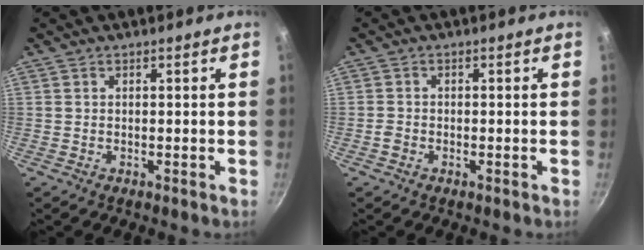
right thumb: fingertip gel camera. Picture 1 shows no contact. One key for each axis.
{"total": 1.3, "fx": -0.8, "fy": 0.8, "fz": 0.5, "tx": -0.016, "ty": 0.006, "tz": -0.017}